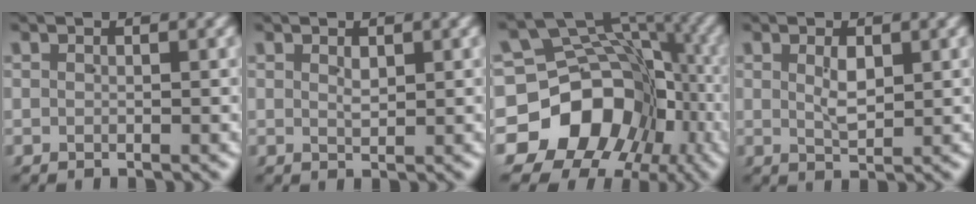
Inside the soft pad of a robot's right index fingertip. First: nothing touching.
{"total": 0.8, "force": [0.5, 0.3, 0.6], "torque": [-0.011, -0.003, 0.011]}
{"total": 20.5, "force": [-4.5, 16.5, 11.3], "torque": [-0.209, -0.059, -0.061]}
{"total": 1.9, "force": [0.6, 0.7, 1.7], "torque": [-0.030, -0.003, 0.014]}